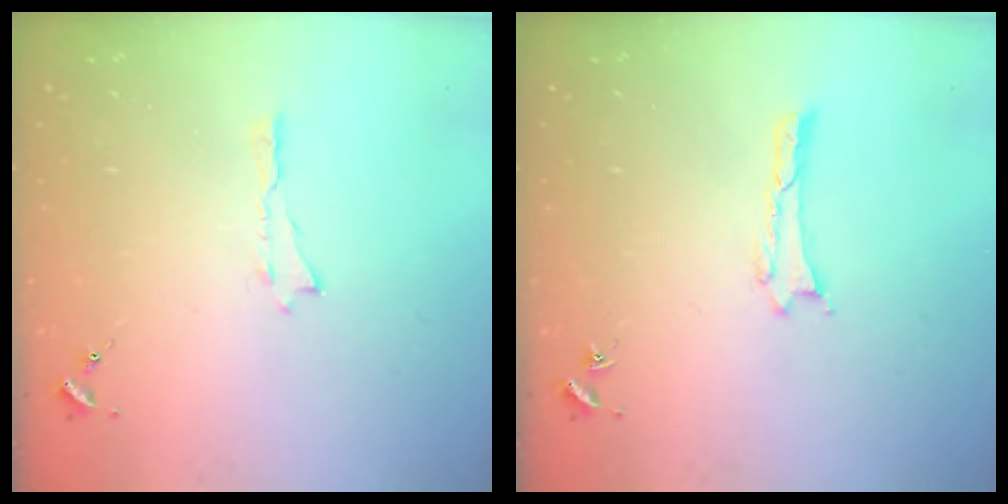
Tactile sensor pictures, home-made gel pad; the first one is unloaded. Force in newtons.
{"total": 0.0}